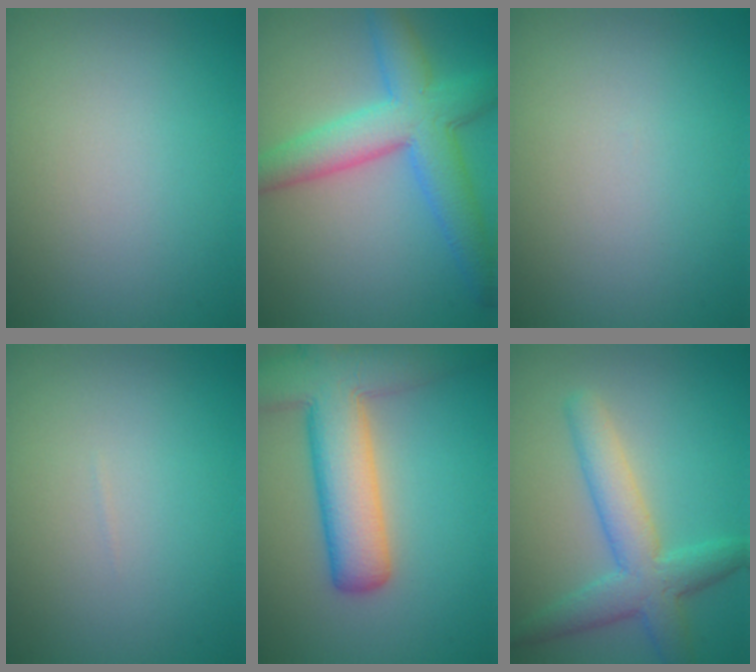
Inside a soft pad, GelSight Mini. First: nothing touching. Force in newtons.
{"total": 7.0, "press": 7.0, "slide": 0.2}
{"total": 0.0}
{"total": 0.0}
{"total": 9.4, "press": 9.4, "slide": 0.6}
{"total": 5.1, "press": 5.1, "slide": 0.1}